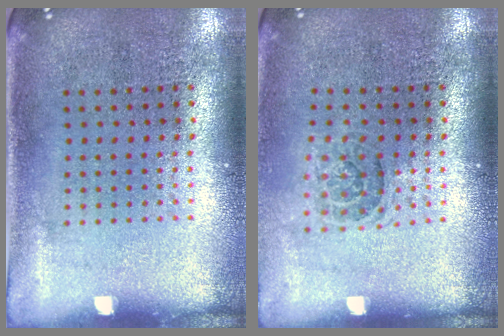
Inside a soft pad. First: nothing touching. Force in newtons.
{"total": 1.2, "press": 1.0, "slide": 0.7}